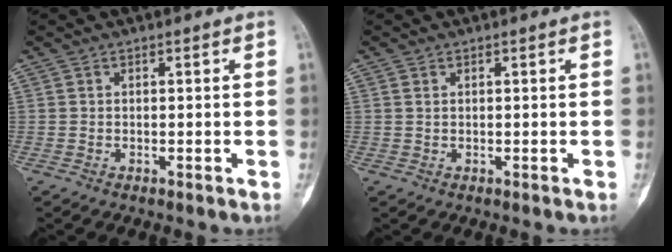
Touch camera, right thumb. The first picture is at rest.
{"total": 0.7, "force": [0.3, 0.4, 0.4], "torque": [-0.012, 0.005, 0.009]}